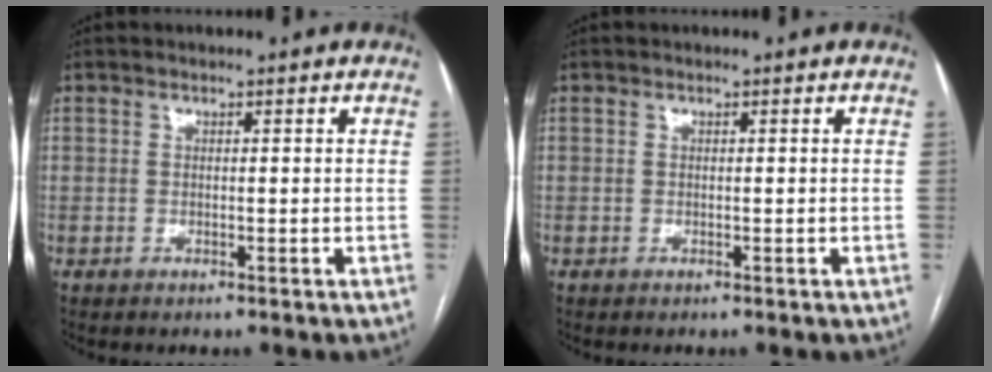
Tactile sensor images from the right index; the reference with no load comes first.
{"total": 0.0}